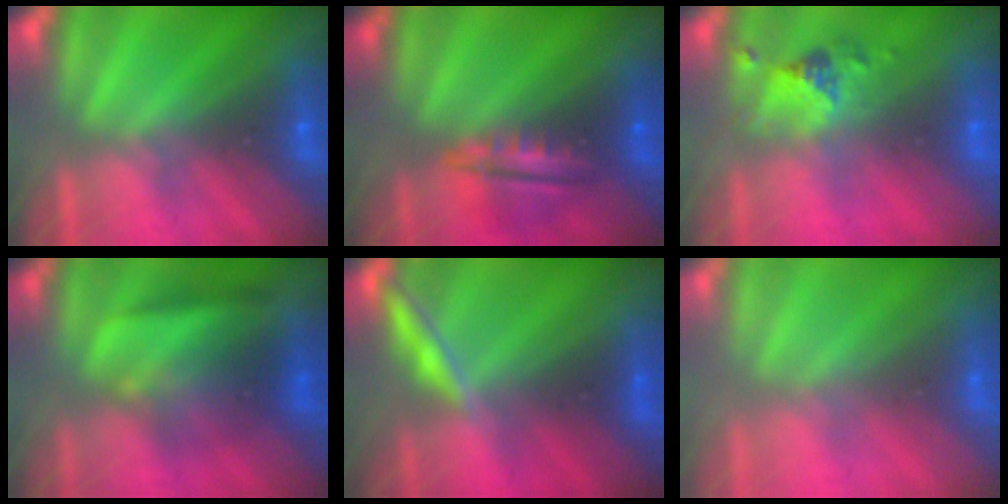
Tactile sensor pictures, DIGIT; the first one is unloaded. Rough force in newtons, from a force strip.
{"total": 7.9}
{"total": 2.4}
{"total": 3.5}
{"total": 1.9}
{"total": 2.6}